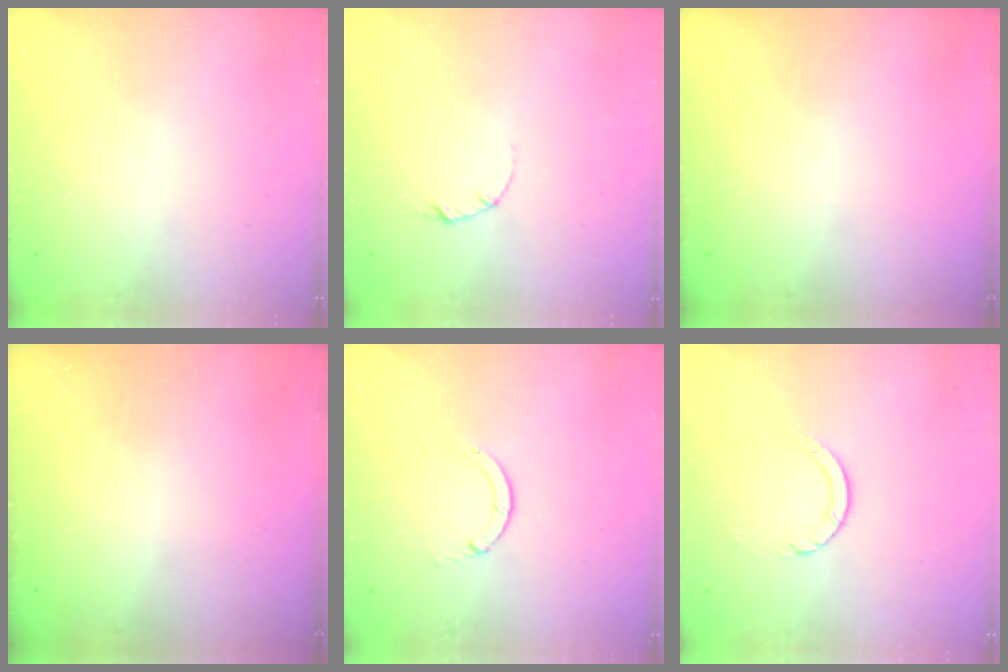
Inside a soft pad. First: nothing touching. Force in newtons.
{"total": 2.1, "press": 2.1, "slide": 0.1}
{"total": 0.0}
{"total": 0.0}
{"total": 0.0}
{"total": 3.9, "press": 3.9, "slide": 0.4}